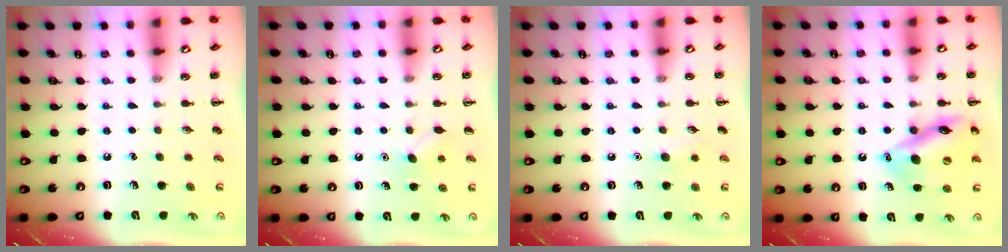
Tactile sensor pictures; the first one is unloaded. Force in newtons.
{"total": 5.6, "press": 5.4, "slide": 1.7}
{"total": 5.2, "press": 5.0, "slide": 1.2}
{"total": 15.5, "press": 15.3, "slide": 2.9}